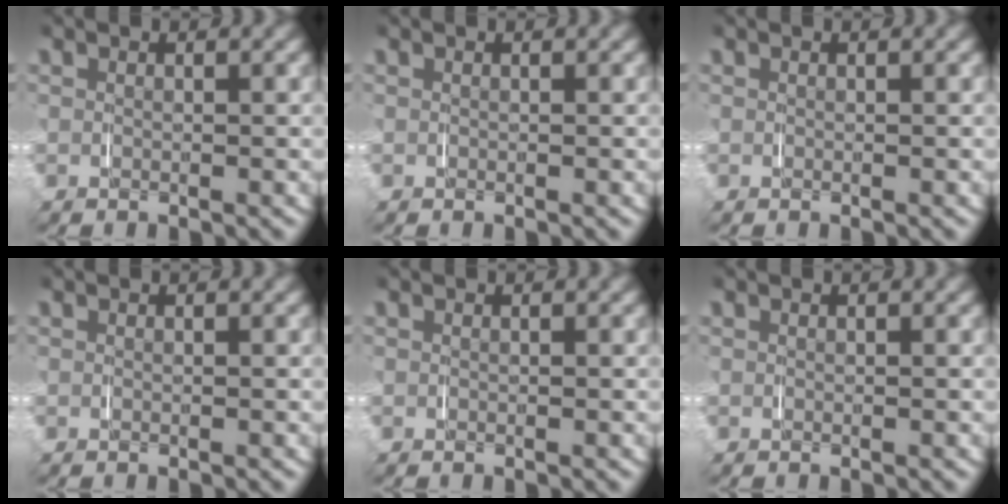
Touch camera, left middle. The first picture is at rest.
{"total": 0.0}
{"total": 0.0}
{"total": 0.0}
{"total": 0.0}
{"total": 0.0}